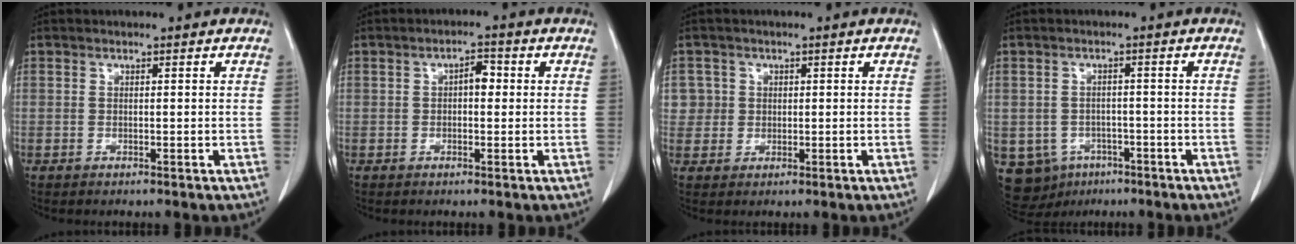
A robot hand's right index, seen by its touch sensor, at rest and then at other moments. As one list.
[{"total": 3.2, "force": [0.4, 1.7, 2.6], "torque": [-0.035, 0.013, 0.003]}, {"total": 3.5, "force": [1.0, 3.4, -0.2], "torque": [0.025, 0.005, 0.015]}, {"total": 8.3, "force": [-3.6, 7.2, 1.8], "torque": [-0.047, 0.008, -0.042]}]